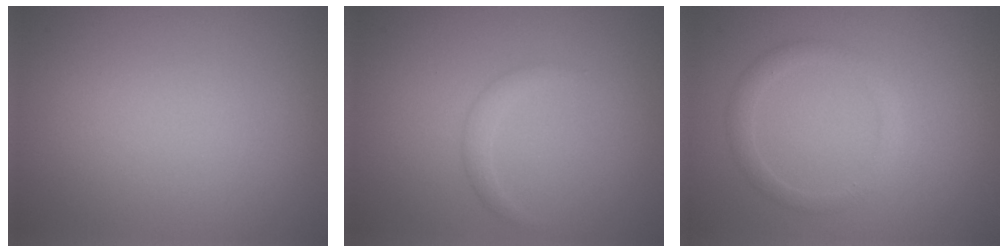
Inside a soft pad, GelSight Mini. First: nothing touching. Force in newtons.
{"total": 1.1, "press": 1.1, "slide": 0.1}
{"total": 1.7, "press": 1.7, "slide": 0.1}